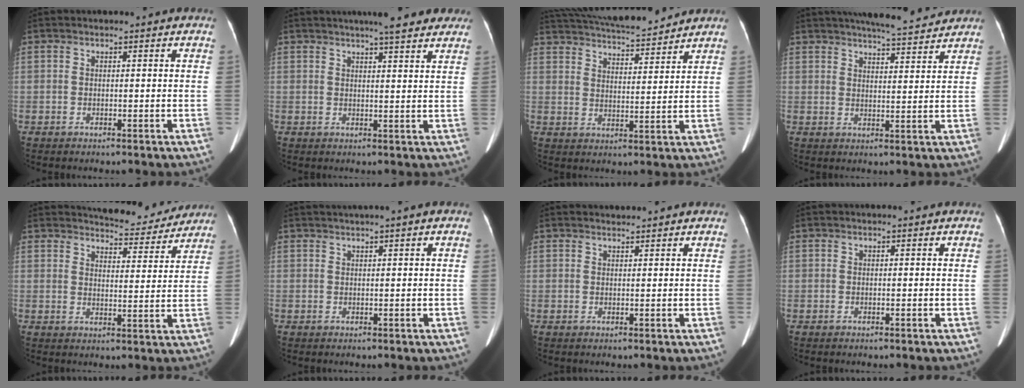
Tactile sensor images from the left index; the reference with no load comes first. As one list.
[{"total": 9.8, "force": [8.3, 1.6, 5.1], "torque": [-0.058, 0.020, 0.095]}, {"total": 16.4, "force": [15.0, 2.5, 6.1], "torque": [-0.111, 0.027, 0.231]}, {"total": 11.0, "force": [10.1, 1.2, 4.3], "torque": [-0.065, 0.011, 0.136]}, {"total": 9.9, "force": [9.5, 2.1, 1.4], "torque": [-0.012, -0.008, 0.117]}, {"total": 1.6, "force": [1.2, -0.3, 1.0], "torque": [-0.019, 0.021, 0.027]}, {"total": 1.3, "force": [1.3, -0.1, -0.1], "torque": [-0.005, 0.011, 0.028]}, {"total": 0.0}]